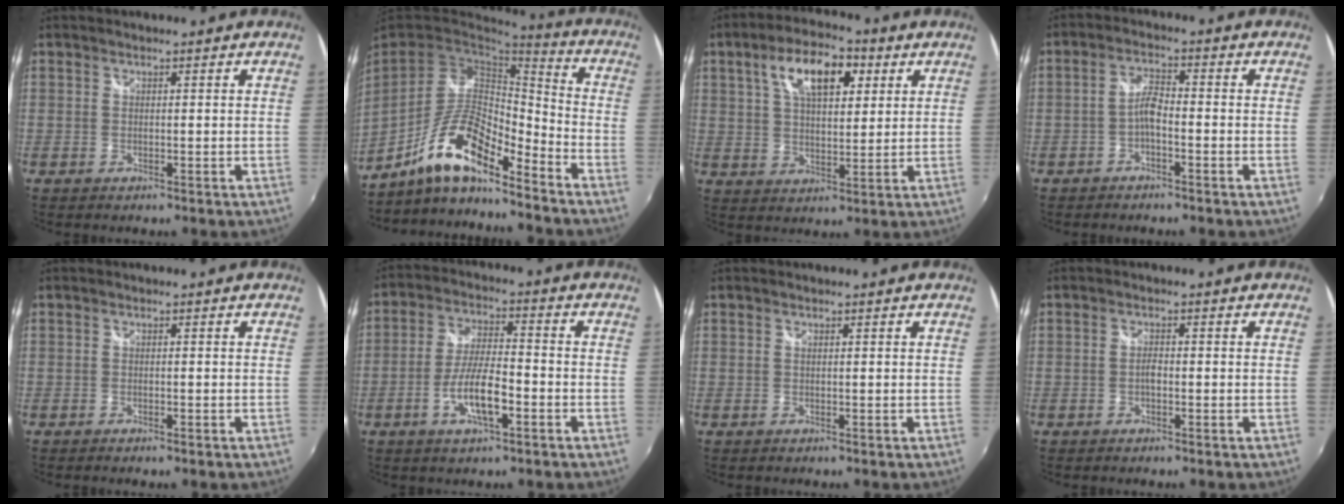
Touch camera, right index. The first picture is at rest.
{"total": 14.7, "force": [-10.2, 3.7, 9.9], "torque": [-0.201, -0.007, -0.196]}
{"total": 12.3, "force": [5.1, 5.7, 9.7], "torque": [-0.164, 0.029, 0.085]}
{"total": 3.2, "force": [-1.7, 0.9, 2.5], "torque": [-0.055, 0.010, -0.035]}
{"total": 1.0, "force": [-0.7, 0.3, 0.5], "torque": [-0.012, -0.002, -0.012]}
{"total": 8.9, "force": [-3.6, 2.3, 7.8], "torque": [-0.155, 0.001, -0.064]}
{"total": 0.0}
{"total": 1.2, "force": [-0.5, 0.5, 1.0], "torque": [-0.020, 0.003, -0.010]}